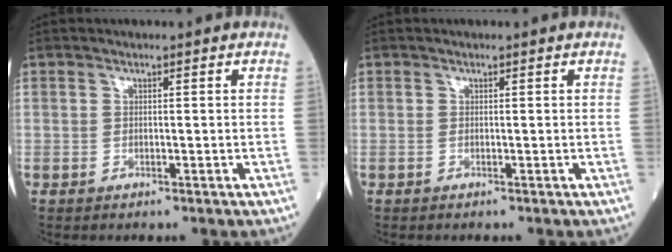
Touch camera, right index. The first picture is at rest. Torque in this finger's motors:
{"motor_torque": [0.07, -0.06, 0.04, 0.01]}